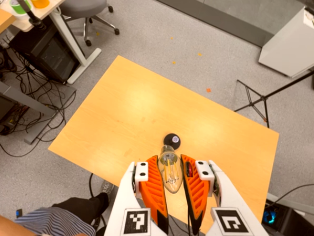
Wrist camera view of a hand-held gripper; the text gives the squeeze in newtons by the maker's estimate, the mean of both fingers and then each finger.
{"total": 21.1, "left": 25.9, "right": 16.4}